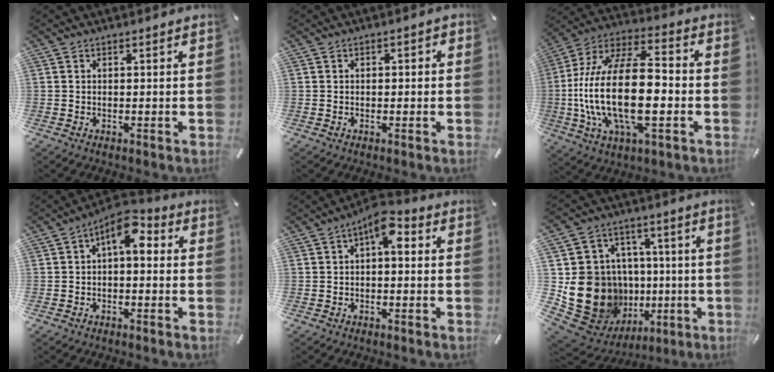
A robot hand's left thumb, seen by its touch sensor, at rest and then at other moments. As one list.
[{"total": 1.2, "force": [-0.5, 0.8, 0.8], "torque": [-0.014, 0.005, -0.010]}, {"total": 23.6, "force": [-3.6, 11.1, 20.5], "torque": [-0.421, -0.006, -0.063]}, {"total": 7.5, "force": [1.9, 4.0, 6.0], "torque": [-0.094, -0.007, 0.029]}, {"total": 6.3, "force": [1.0, 3.1, 5.4], "torque": [-0.089, 0.005, 0.013]}, {"total": 21.7, "force": [-2.8, 19.0, 10.0], "torque": [-0.170, -0.004, 0.008]}]